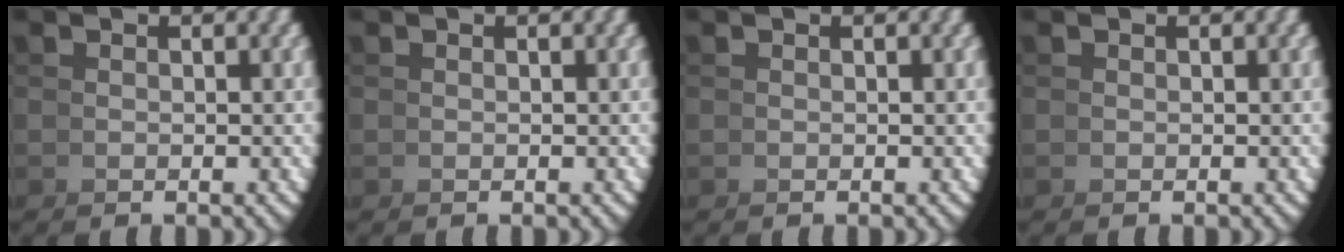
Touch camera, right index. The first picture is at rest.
{"total": 0.0}
{"total": 0.0}
{"total": 0.0}